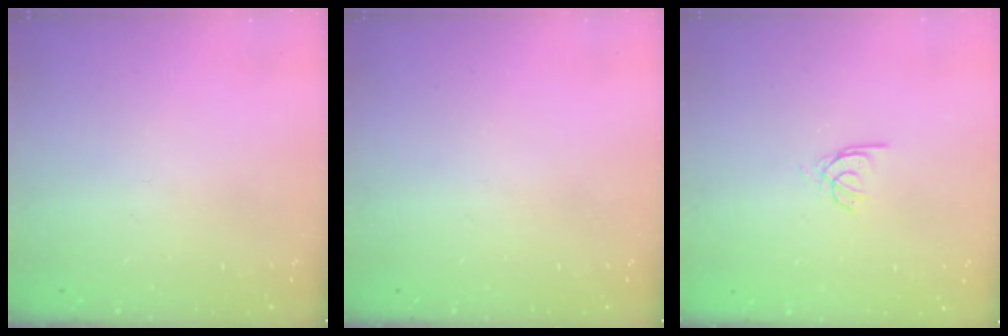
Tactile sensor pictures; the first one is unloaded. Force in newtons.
{"total": 0.0}
{"total": 2.5, "press": 2.4, "slide": 0.3}